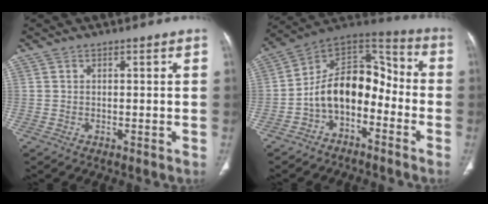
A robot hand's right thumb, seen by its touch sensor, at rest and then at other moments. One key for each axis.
{"total": 14.2, "fx": -4.6, "fy": 9.2, "fz": 9.8, "tx": -0.129, "ty": 0.092, "tz": -0.089}